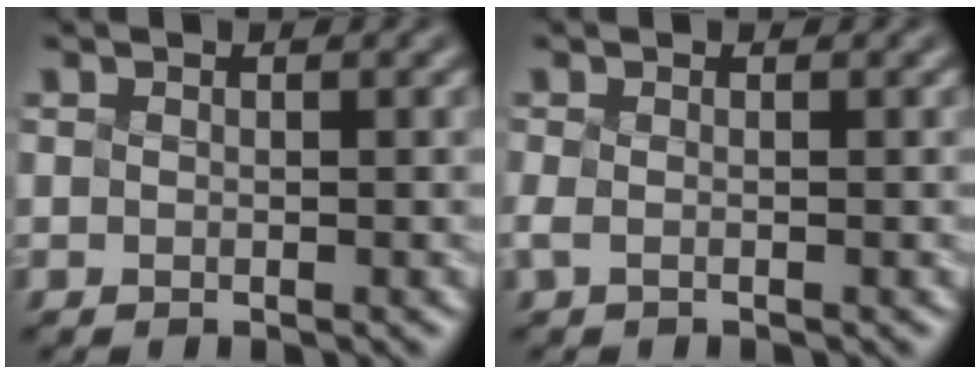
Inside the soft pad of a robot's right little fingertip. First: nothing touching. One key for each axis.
{"total": 0.9, "fx": -0.1, "fy": 0.3, "fz": 0.8, "tx": -0.021, "ty": -0.003, "tz": -0.004}